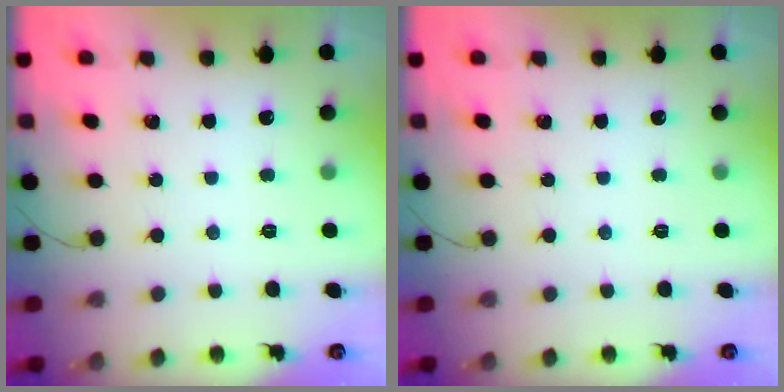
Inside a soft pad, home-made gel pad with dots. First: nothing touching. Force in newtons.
{"total": 0.0}